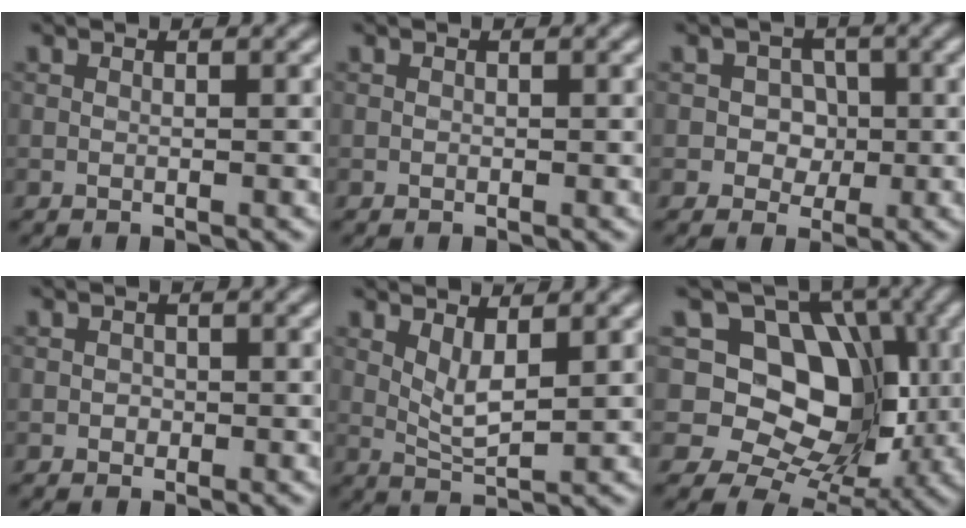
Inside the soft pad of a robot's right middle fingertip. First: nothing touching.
{"total": 0.0}
{"total": 3.0, "force": [-0.3, 2.7, 1.1], "torque": [0.008, 0.002, -0.026]}
{"total": 0.8, "force": [-0.1, 0.7, 0.2], "torque": [0.003, -0.001, -0.004]}
{"total": 2.7, "force": [1.2, 0.8, 2.2], "torque": [-0.047, -0.009, 0.027]}
{"total": 10.5, "force": [0.9, 8.2, 6.5], "torque": [-0.077, 0.000, 0.000]}